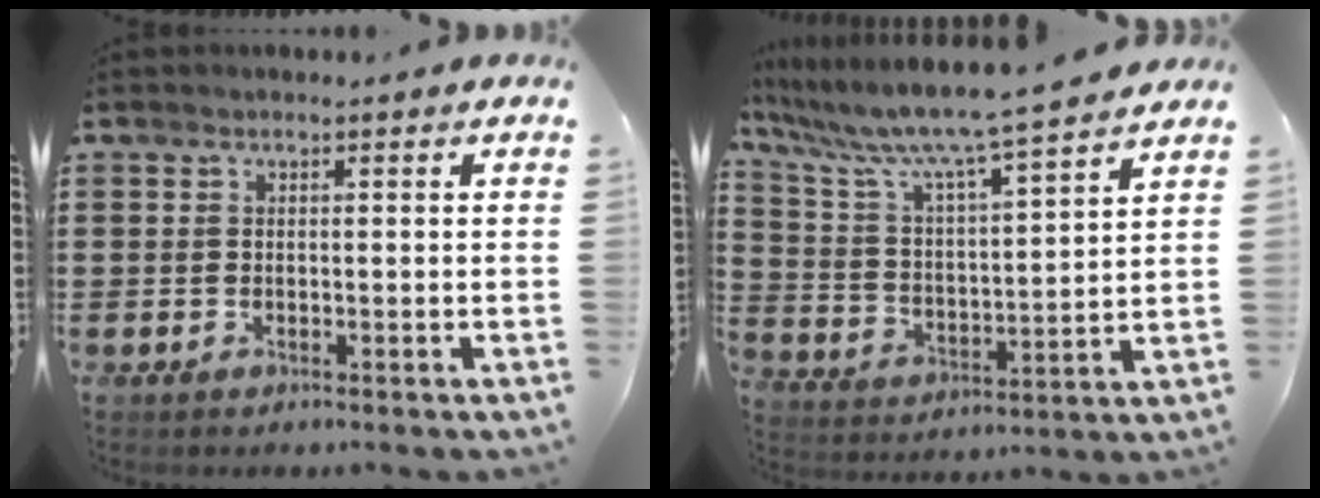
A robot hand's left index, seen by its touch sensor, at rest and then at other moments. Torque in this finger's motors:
{"motor_torque": [1.77, -0.37, 0.64, 0.21]}